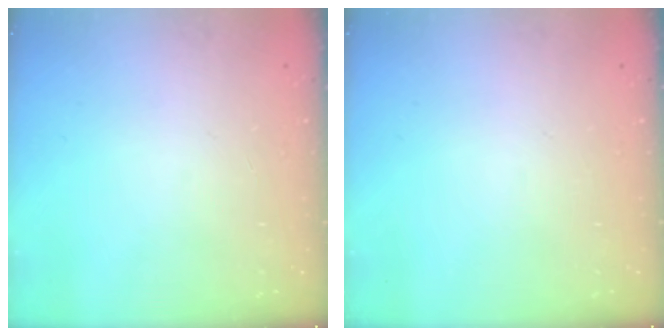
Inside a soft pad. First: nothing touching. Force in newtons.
{"total": 0.0}